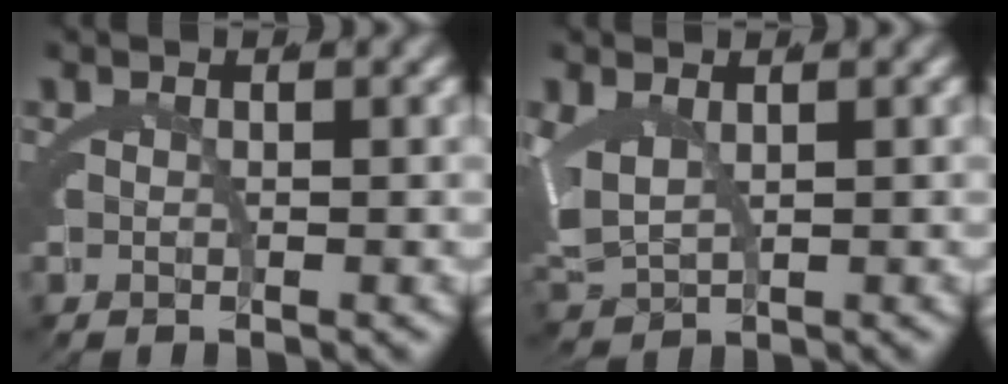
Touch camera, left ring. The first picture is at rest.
{"total": 3.8, "force": [0.4, 2.7, 2.7], "torque": [-0.093, -0.026, 0.031]}